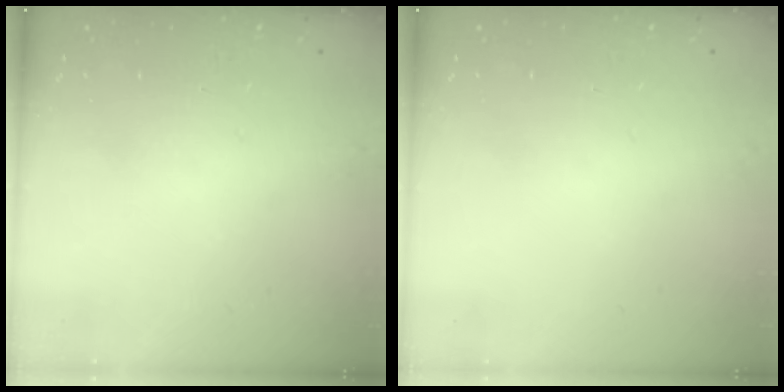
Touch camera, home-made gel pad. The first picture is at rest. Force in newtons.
{"total": 0.0}